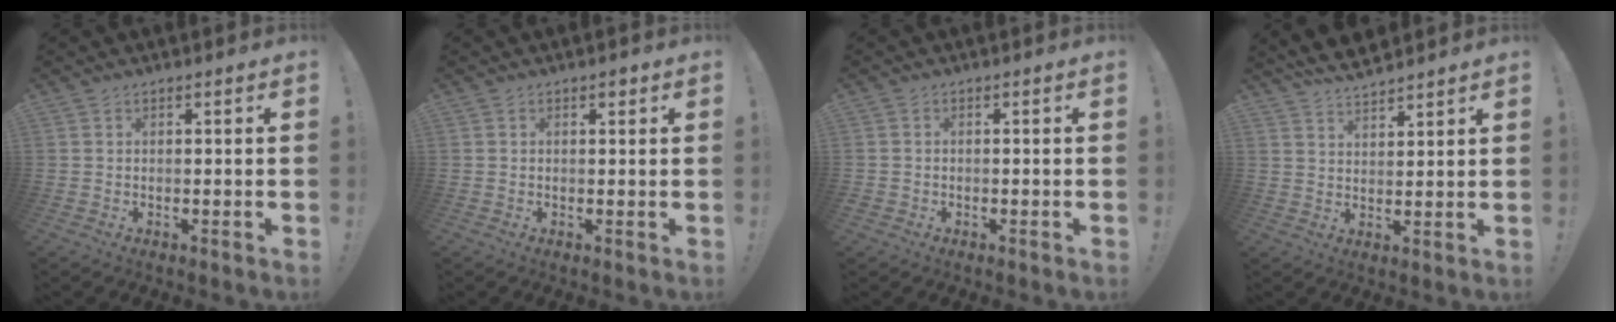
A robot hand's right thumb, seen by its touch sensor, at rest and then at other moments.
{"total": 1.1, "force": [0.8, 0.6, 0.5], "torque": [0.006, -0.005, 0.011]}
{"total": 0.9, "force": [-0.5, 0.8, 0.1], "torque": [0.001, 0.003, -0.009]}
{"total": 6.2, "force": [5.7, 1.5, 1.9], "torque": [-0.044, -0.032, 0.108]}